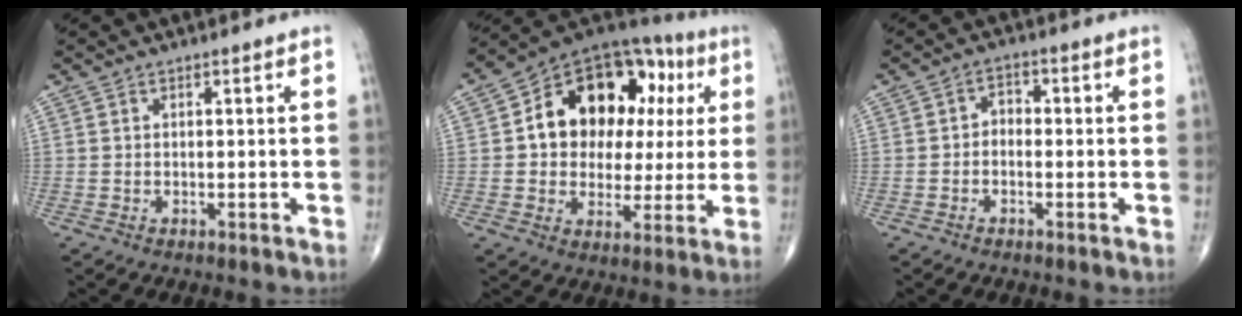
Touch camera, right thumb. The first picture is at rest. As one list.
[{"total": 21.3, "force": [4.5, 15.1, 14.3], "torque": [-0.153, 0.035, 0.069]}, {"total": 2.7, "force": [-0.6, 2.0, 1.7], "torque": [-0.011, 0.018, -0.023]}]